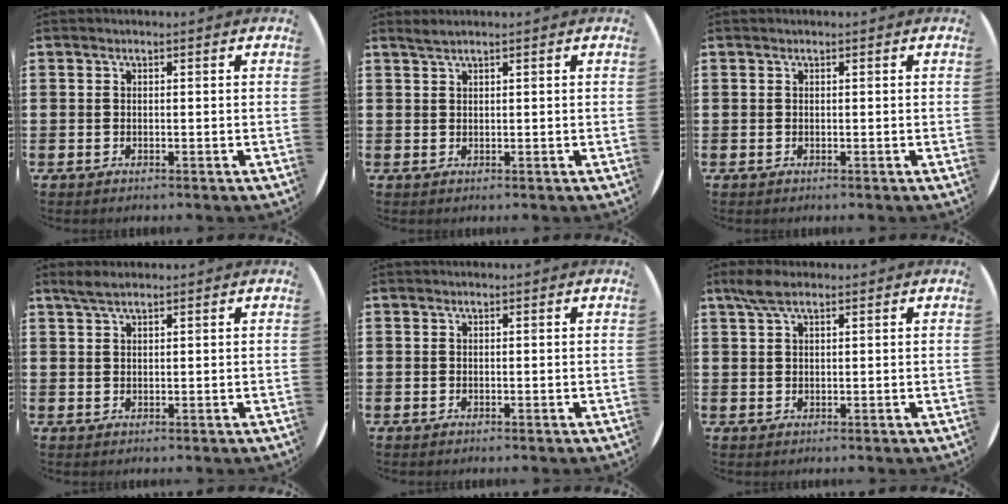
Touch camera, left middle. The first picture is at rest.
{"total": 1.0, "force": [0.9, -0.1, 0.5], "torque": [-0.008, 0.002, 0.017]}
{"total": 0.0}
{"total": 1.8, "force": [1.5, 0.3, 1.0], "torque": [-0.020, 0.005, 0.027]}
{"total": 0.0}
{"total": 3.0, "force": [2.0, 1.0, 2.0], "torque": [-0.043, 0.005, 0.036]}